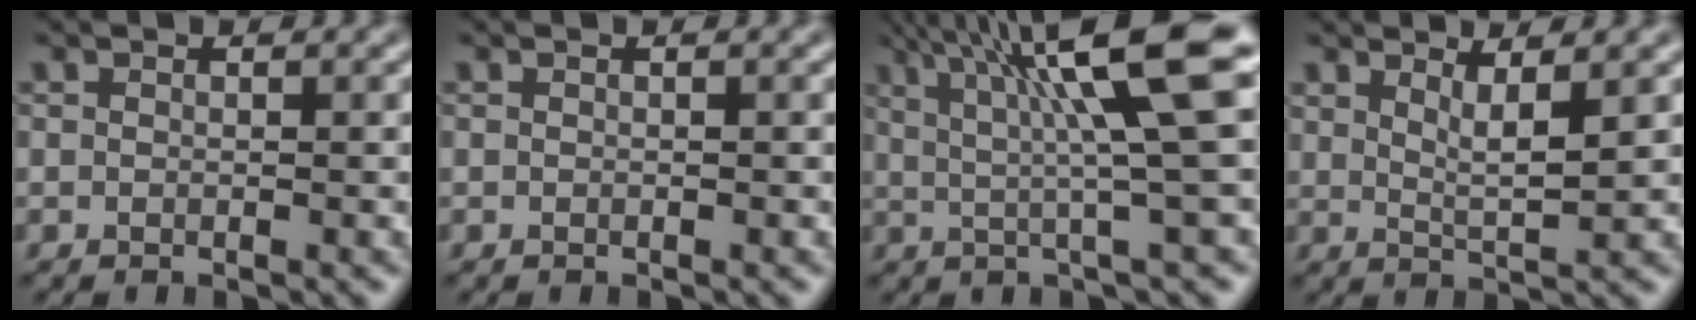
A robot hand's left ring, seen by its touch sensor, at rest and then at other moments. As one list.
[{"total": 0.0}, {"total": 9.7, "force": [3.3, 1.2, 9.0], "torque": [-0.124, 0.011, 0.054]}, {"total": 2.2, "force": [1.4, 0.5, 1.7], "torque": [-0.025, -0.009, 0.026]}]